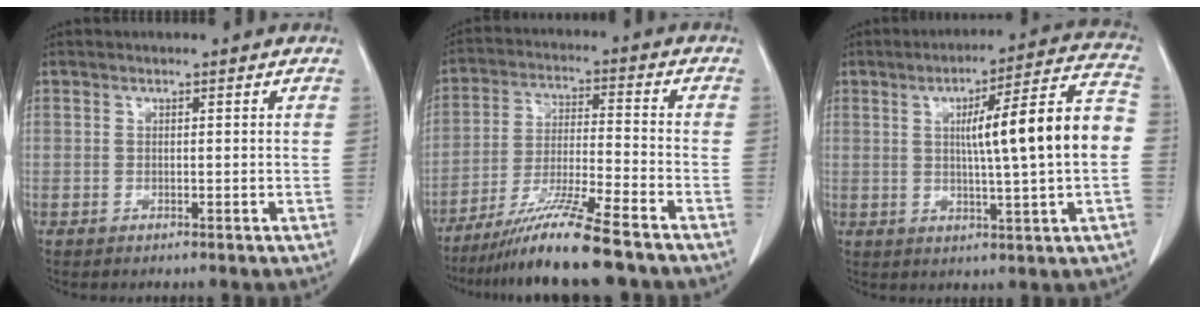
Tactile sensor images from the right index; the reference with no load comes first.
{"total": 12.5, "force": [-9.8, -0.9, 7.6], "torque": [-0.137, -0.028, -0.172]}
{"total": 14.5, "force": [0.5, 0.2, 14.4], "torque": [-0.210, 0.024, 0.006]}